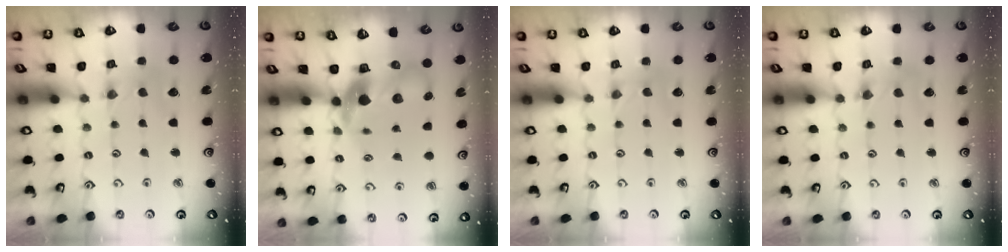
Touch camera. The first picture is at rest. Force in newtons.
{"total": 10.7, "press": 10.6, "slide": 1.7}
{"total": 0.0}
{"total": 2.0, "press": 2.0, "slide": 0.3}